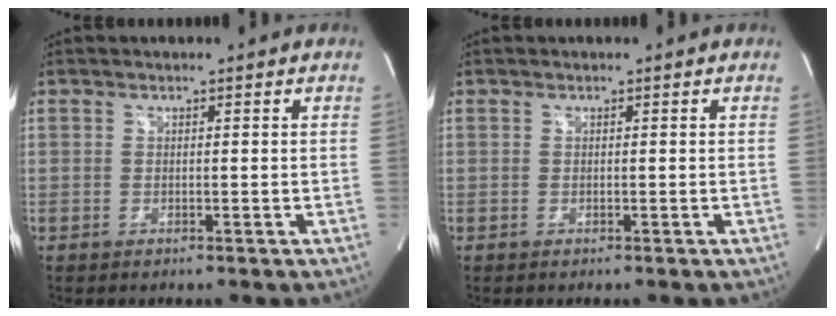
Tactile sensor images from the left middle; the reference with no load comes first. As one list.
[{"total": 0.0}]